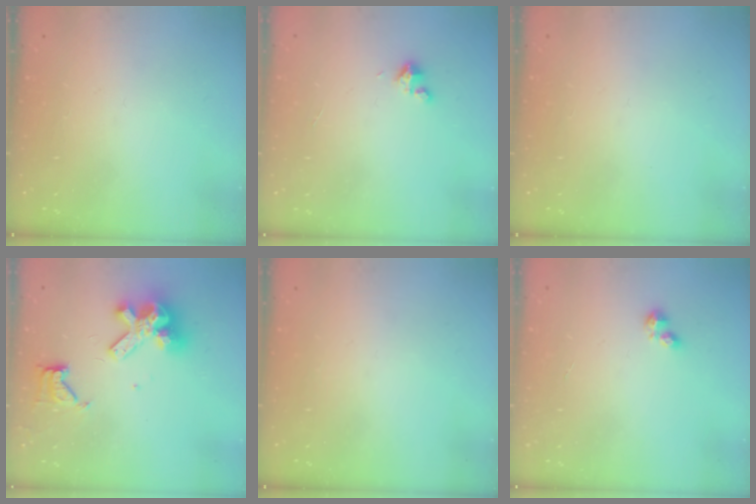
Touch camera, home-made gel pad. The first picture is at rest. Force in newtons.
{"total": 2.7, "press": 2.6, "slide": 0.4}
{"total": 0.0}
{"total": 11.6, "press": 11.5, "slide": 1.6}
{"total": 0.0}
{"total": 1.9, "press": 1.9, "slide": 0.2}